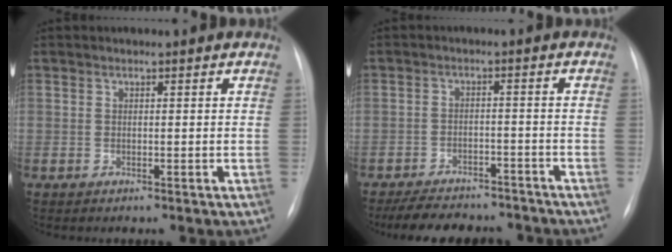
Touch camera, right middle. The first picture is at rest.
{"total": 11.9, "force": [-10.4, 4.2, 3.8], "torque": [-0.062, 0.008, -0.141]}